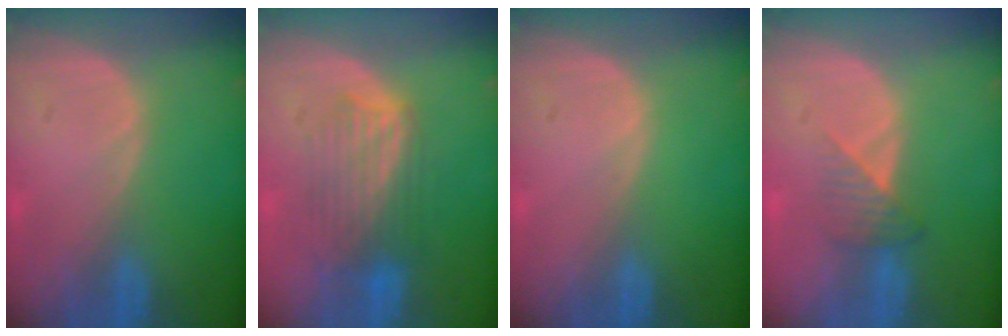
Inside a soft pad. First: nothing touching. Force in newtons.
{"total": 6.3, "press": 6.3, "slide": 0.5}
{"total": 0.0}
{"total": 3.4, "press": 3.1, "slide": 1.5}